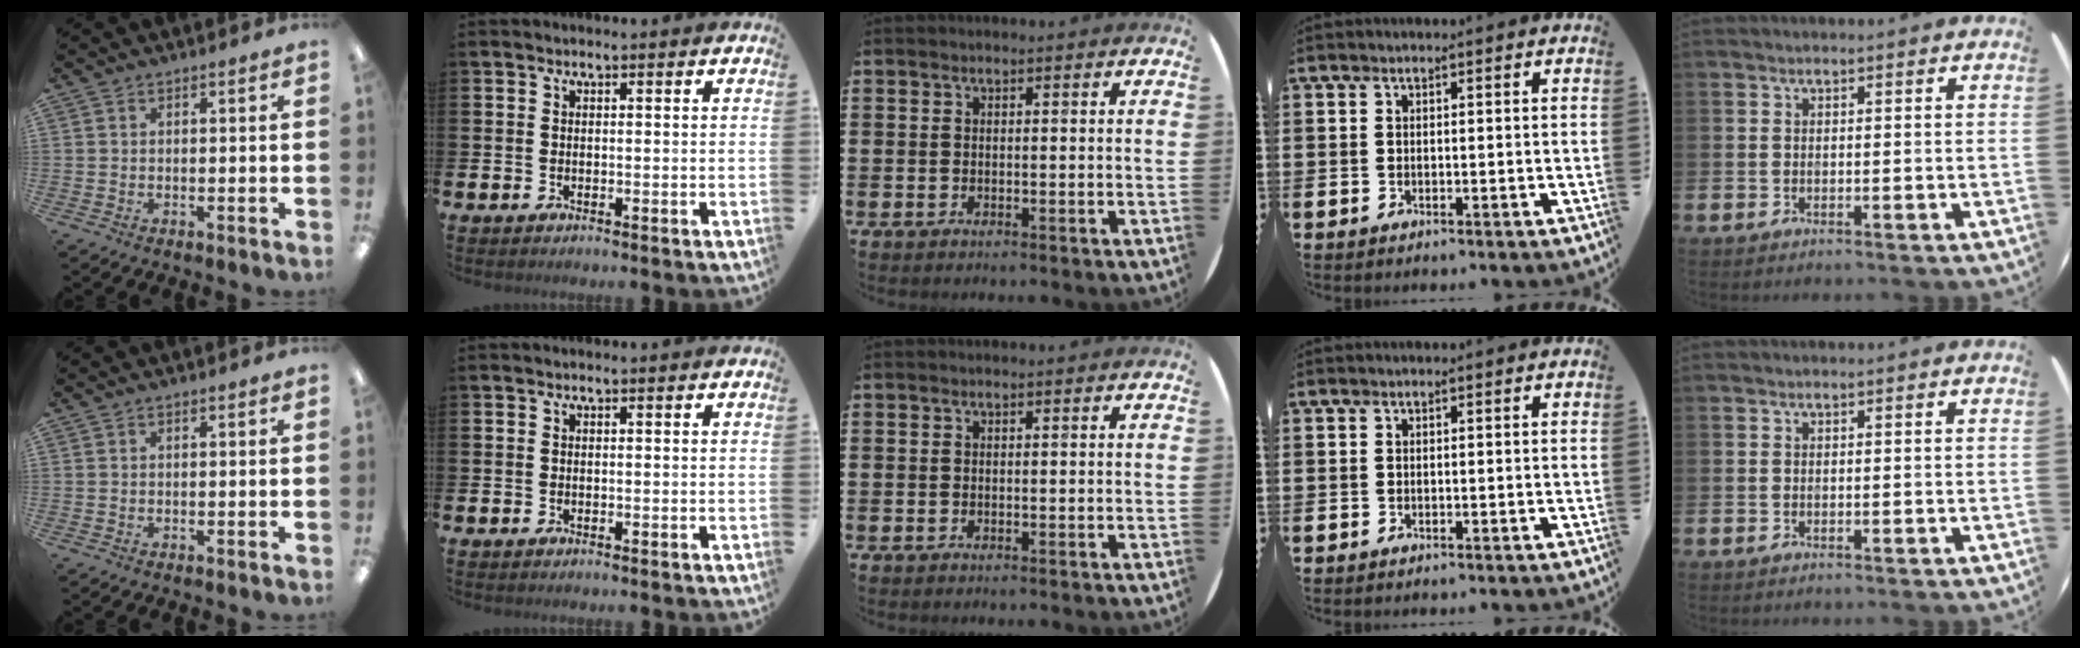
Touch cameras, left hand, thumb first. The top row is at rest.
{}